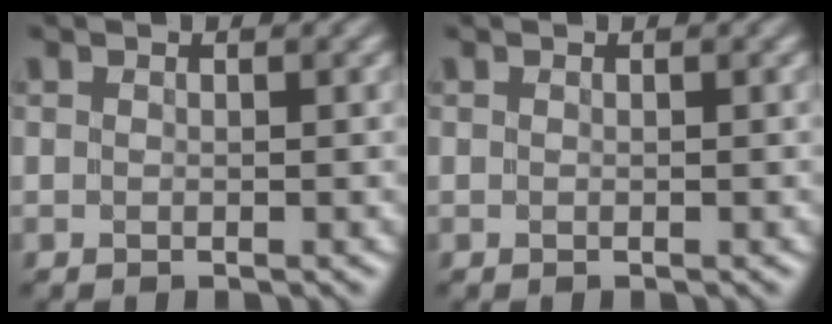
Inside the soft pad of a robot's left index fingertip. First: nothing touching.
{"total": 0.0}